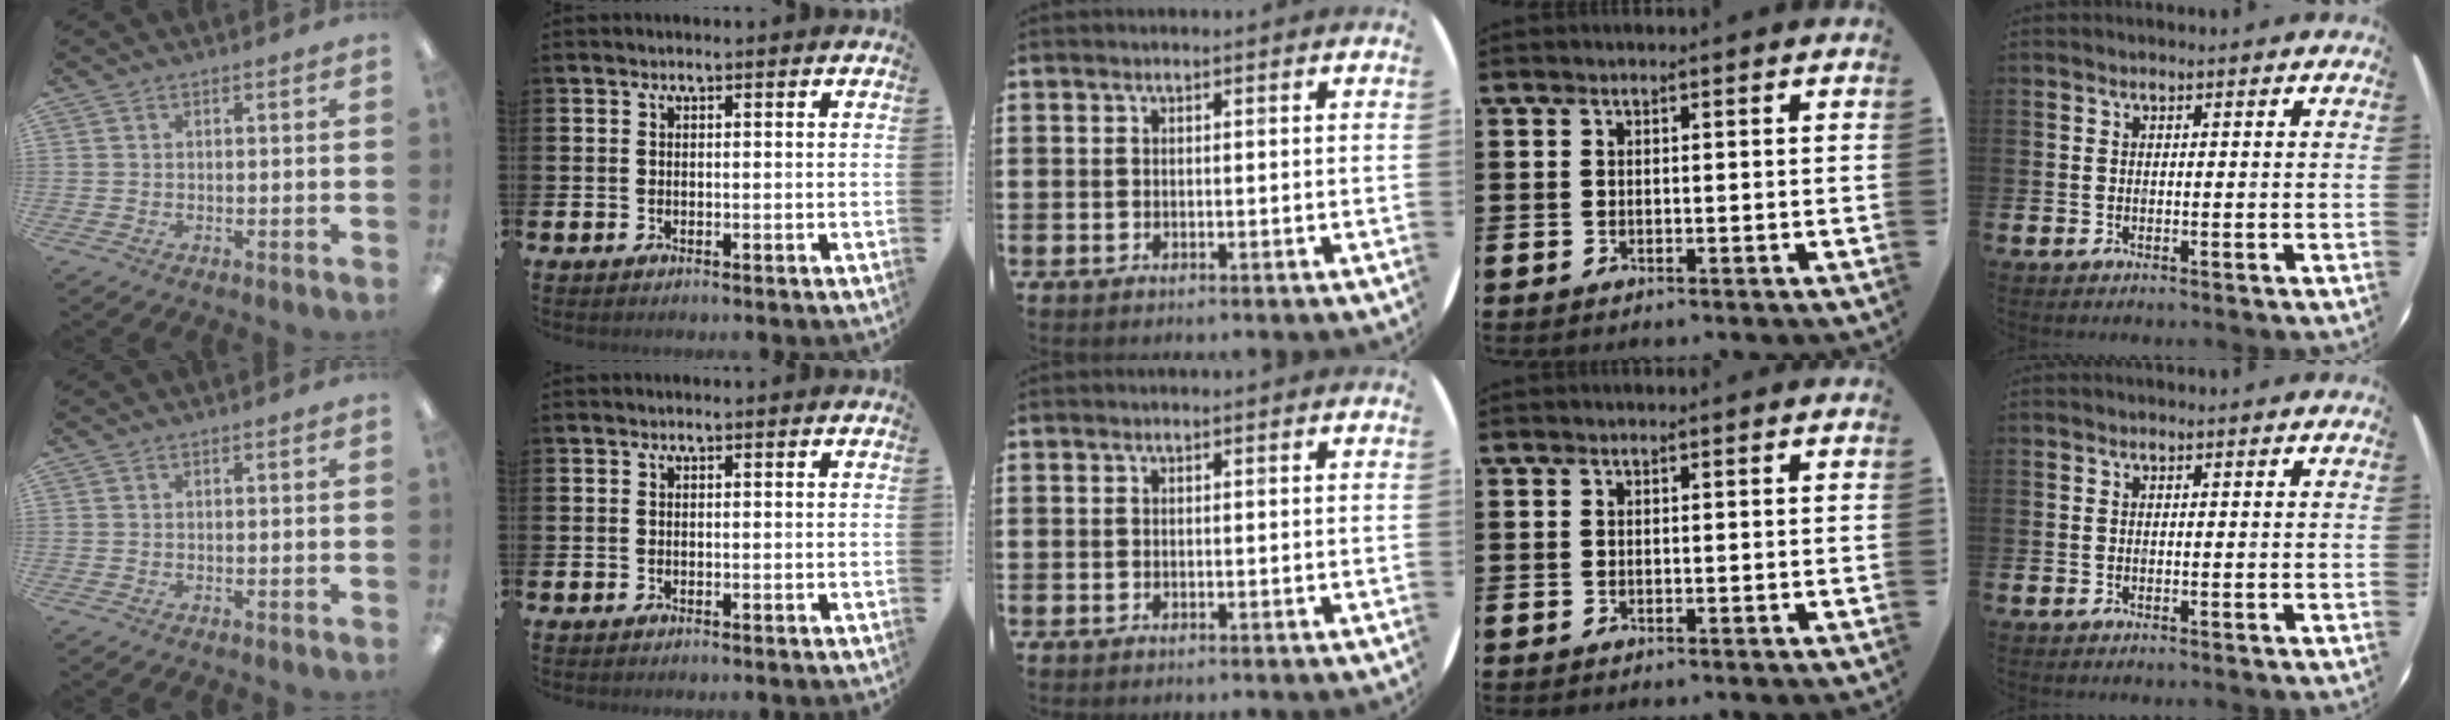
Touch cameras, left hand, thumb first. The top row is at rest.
{}